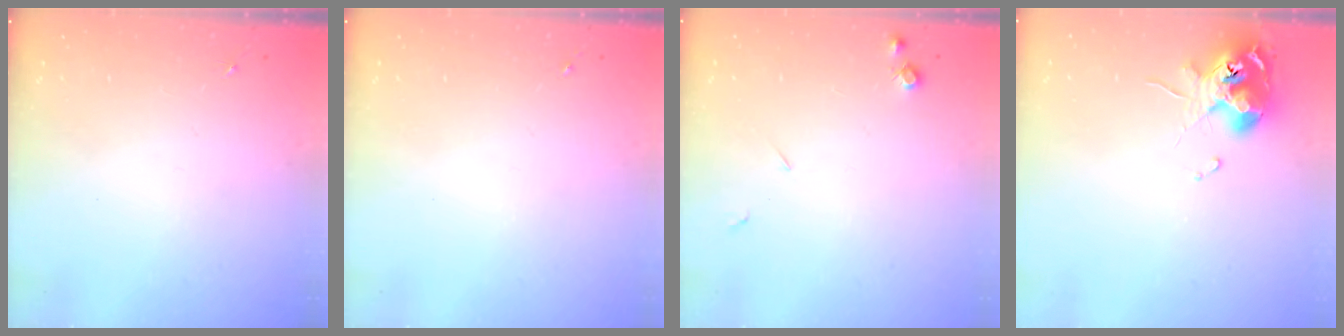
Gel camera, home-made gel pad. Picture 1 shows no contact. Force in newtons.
{"total": 0.0}
{"total": 5.6, "press": 5.6, "slide": 0.8}
{"total": 11.8, "press": 11.7, "slide": 1.1}